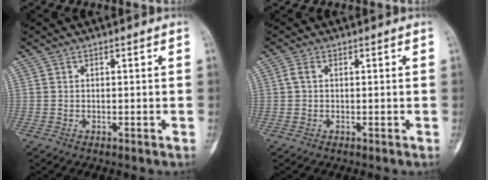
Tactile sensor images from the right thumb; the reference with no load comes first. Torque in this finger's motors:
{"motor_torque": [-0.05, 0.07, 0.06, 0.01, 0.00]}